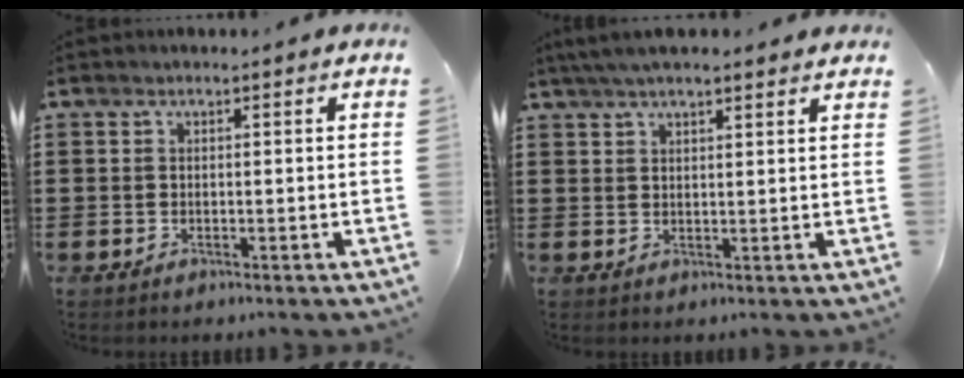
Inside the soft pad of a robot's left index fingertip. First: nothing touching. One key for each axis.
{"total": 3.8, "fx": 3.2, "fy": 0.6, "fz": 2.0, "tx": -0.046, "ty": 0.003, "tz": 0.058}